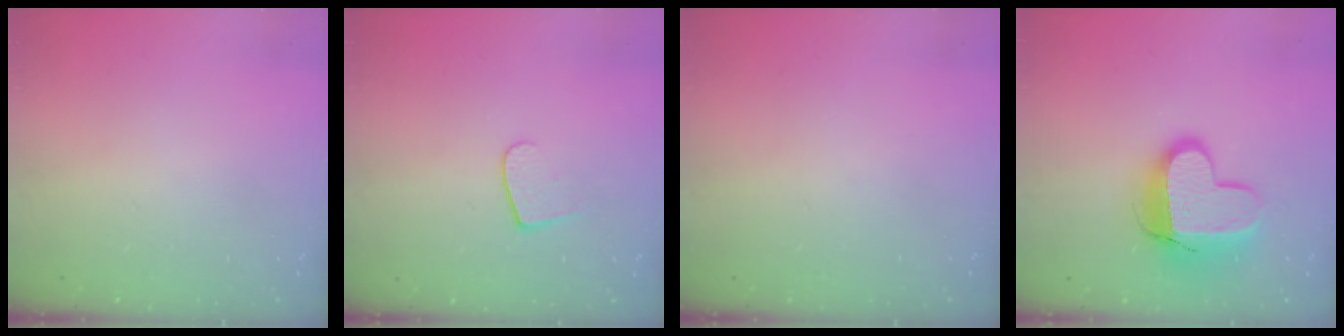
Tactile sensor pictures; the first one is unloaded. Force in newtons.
{"total": 6.7, "press": 6.7, "slide": 0.6}
{"total": 0.0}
{"total": 12.7, "press": 12.7, "slide": 1.4}